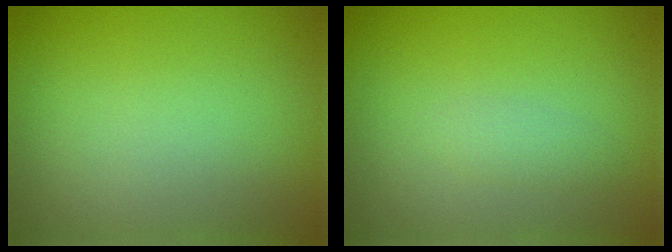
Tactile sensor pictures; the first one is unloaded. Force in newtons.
{"total": 1.0, "press": 1.0, "slide": 0.0}